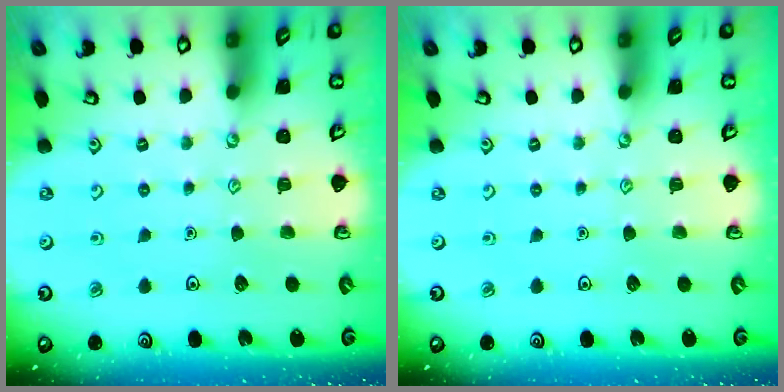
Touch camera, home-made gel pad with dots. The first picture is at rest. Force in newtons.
{"total": 0.0}